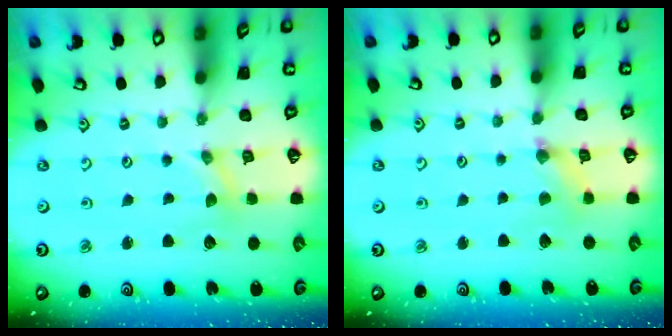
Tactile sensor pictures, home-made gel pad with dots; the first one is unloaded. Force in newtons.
{"total": 1.3, "press": 1.3, "slide": 0.3}